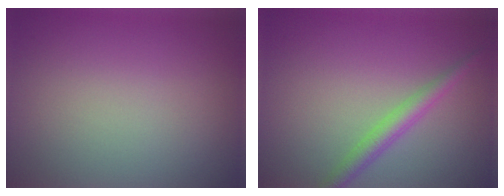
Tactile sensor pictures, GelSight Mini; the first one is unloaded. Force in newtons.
{"total": 2.5, "press": 2.5, "slide": 0.0}